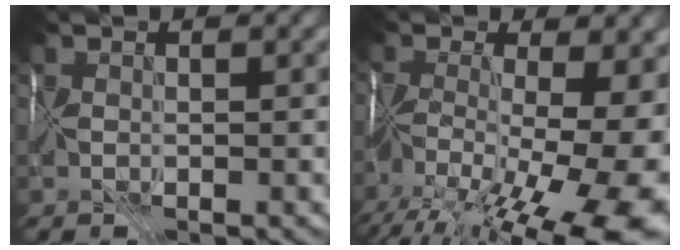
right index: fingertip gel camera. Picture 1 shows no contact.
{"total": 18.8, "force": [-8.0, 8.0, 15.0], "torque": [-0.229, -0.017, -0.102]}